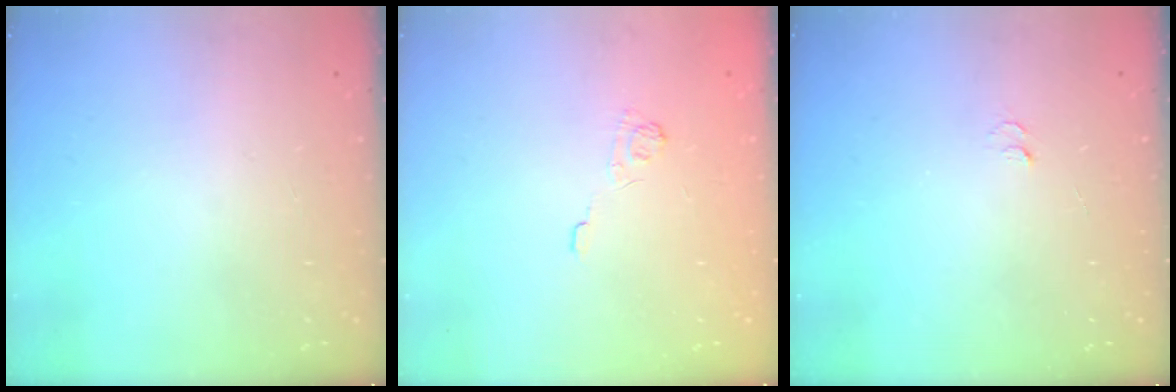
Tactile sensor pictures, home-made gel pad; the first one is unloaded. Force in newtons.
{"total": 2.5, "press": 2.1, "slide": 1.3}
{"total": 2.9, "press": 2.9, "slide": 0.3}